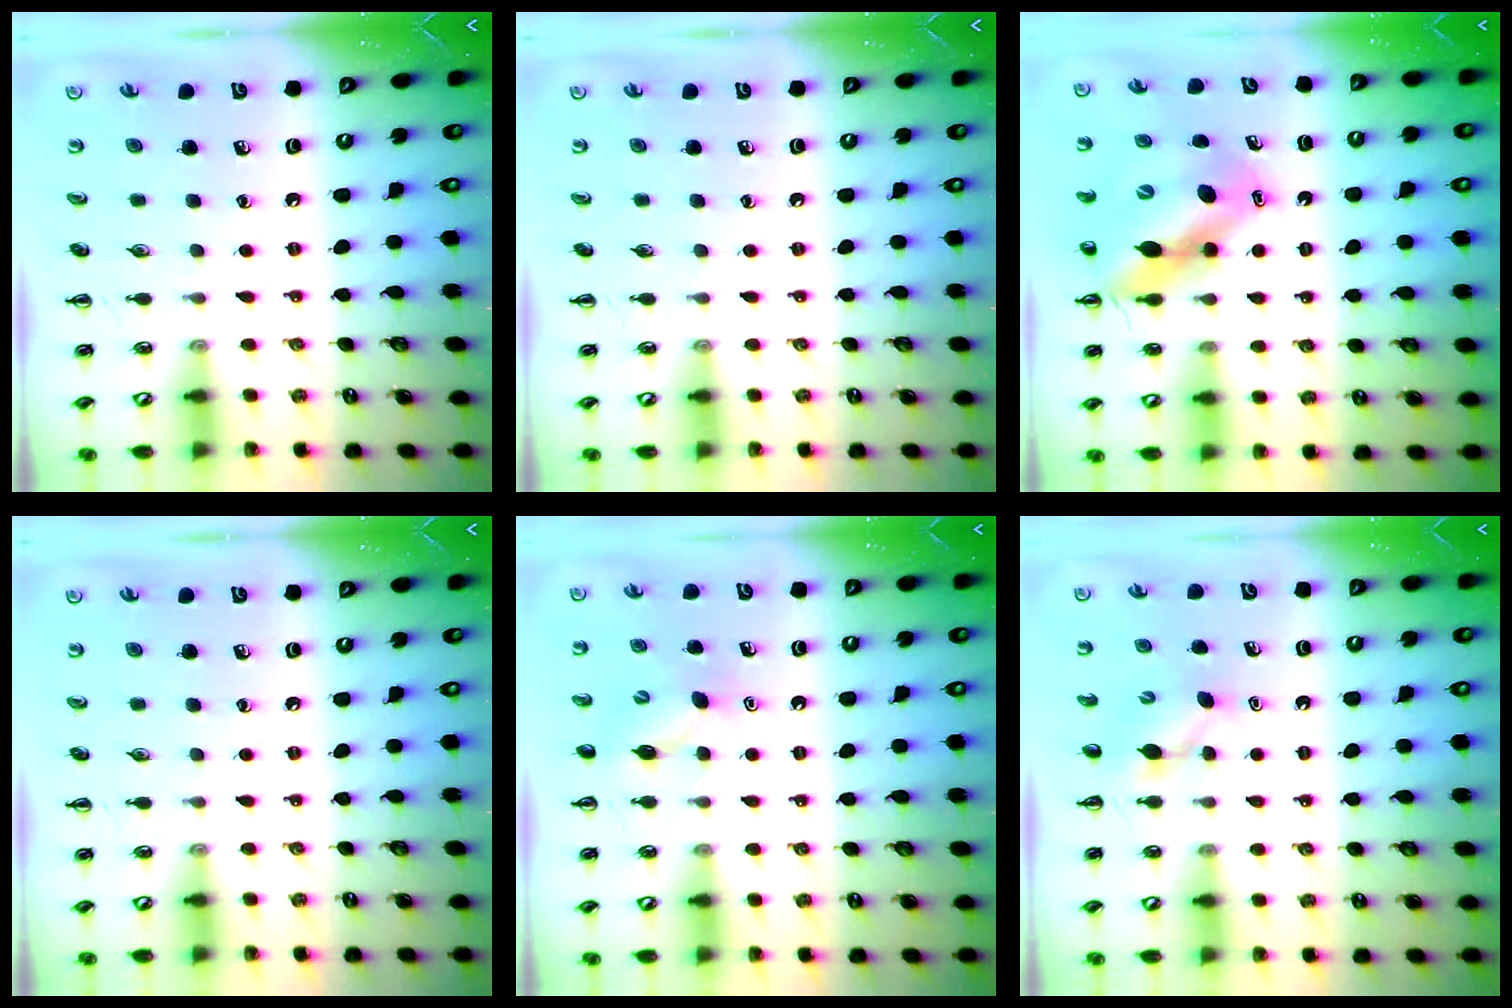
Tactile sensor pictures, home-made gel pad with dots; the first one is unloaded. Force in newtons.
{"total": 0.0}
{"total": 12.9, "press": 12.4, "slide": 3.4}
{"total": 0.0}
{"total": 6.8, "press": 6.6, "slide": 1.6}
{"total": 4.2, "press": 4.0, "slide": 1.1}